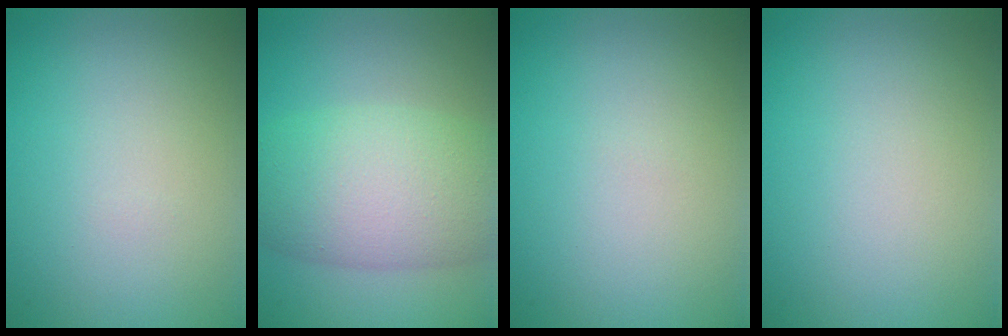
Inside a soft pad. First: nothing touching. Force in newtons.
{"total": 8.5, "press": 8.5, "slide": 0.4}
{"total": 0.0}
{"total": 0.0}